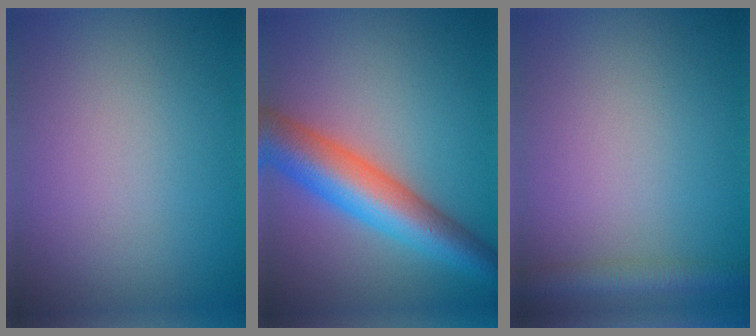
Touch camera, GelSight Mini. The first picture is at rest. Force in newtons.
{"total": 8.2, "press": 8.2, "slide": 0.1}
{"total": 2.7, "press": 2.7, "slide": 0.2}